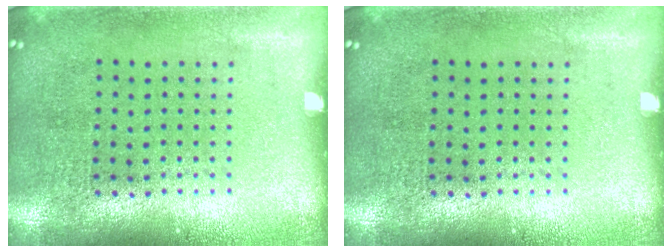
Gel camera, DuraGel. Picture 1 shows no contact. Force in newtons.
{"total": 0.0}